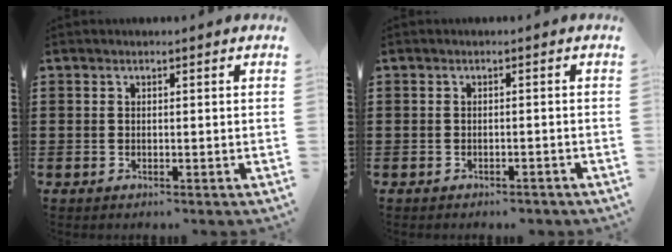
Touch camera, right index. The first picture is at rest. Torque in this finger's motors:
{"motor_torque": [-0.12, 0.09, -0.22, -0.09]}